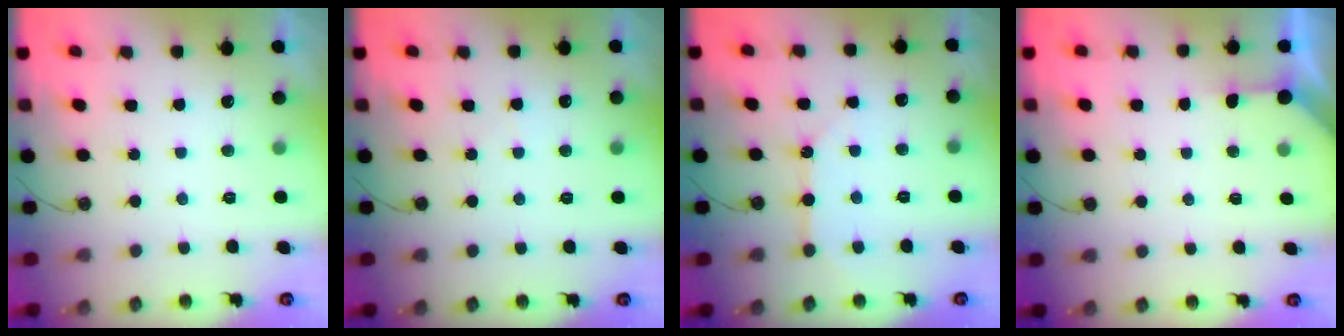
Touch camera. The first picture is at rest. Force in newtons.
{"total": 3.2, "press": 3.2, "slide": 0.5}
{"total": 6.6, "press": 6.6, "slide": 0.7}
{"total": 2.7, "press": 2.7, "slide": 0.4}